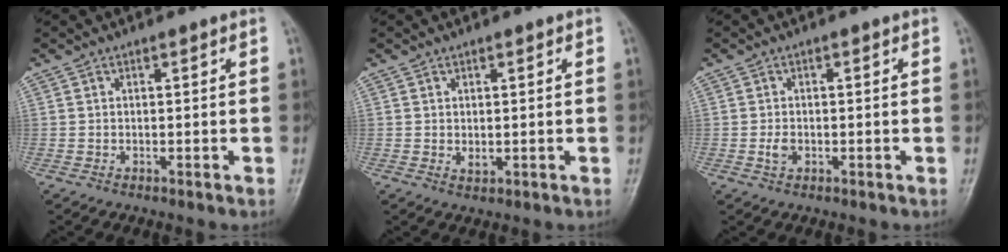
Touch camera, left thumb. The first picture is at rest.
{"total": 1.7, "force": [0.2, 1.0, 1.3], "torque": [-0.018, -0.005, 0.007]}
{"total": 1.9, "force": [-0.5, 1.3, 1.3], "torque": [-0.023, 0.001, -0.010]}